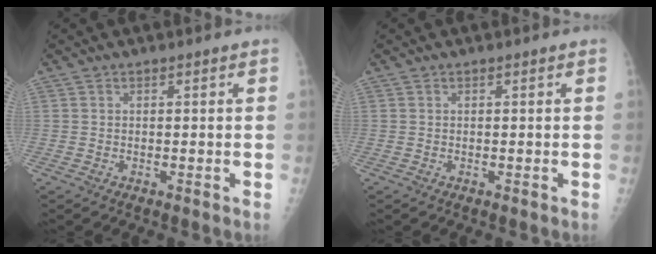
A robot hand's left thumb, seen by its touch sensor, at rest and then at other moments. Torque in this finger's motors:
{"motor_torque": [0.00, 0.00, 0.03, -0.03, 0.00]}